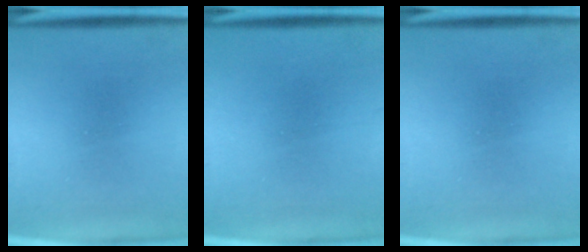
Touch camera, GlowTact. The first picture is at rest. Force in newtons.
{"total": 1.1}
{"total": 0.0}